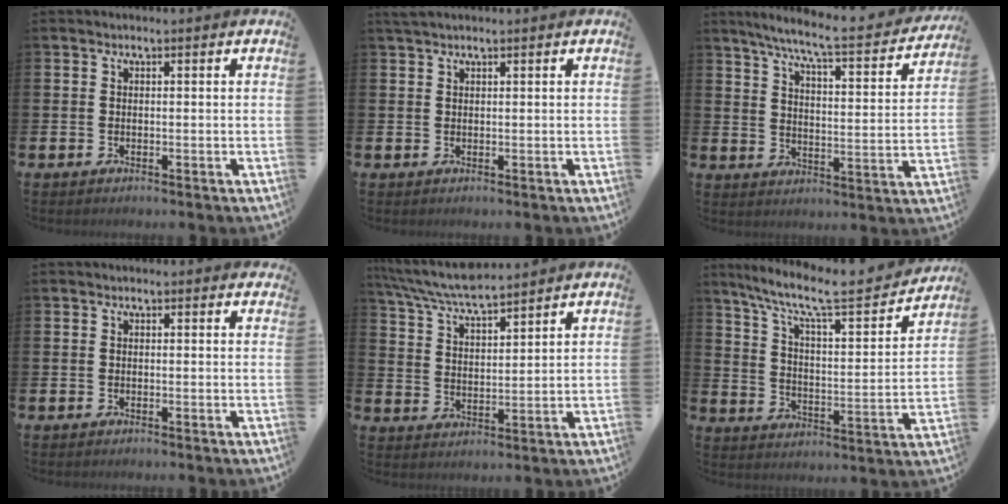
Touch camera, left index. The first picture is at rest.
{"total": 1.4, "force": [1.3, 0.3, 0.6], "torque": [-0.006, 0.001, 0.021]}
{"total": 7.4, "force": [6.4, 0.4, 3.7], "torque": [-0.085, -0.049, 0.101]}
{"total": 0.0}
{"total": 6.4, "force": [6.1, 0.5, 1.7], "torque": [-0.054, -0.036, 0.108]}
{"total": 9.2, "force": [7.8, 1.6, 4.6], "torque": [-0.112, -0.056, 0.124]}